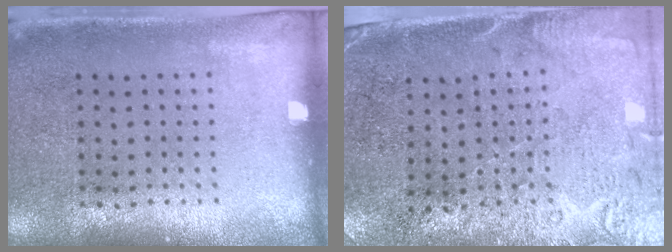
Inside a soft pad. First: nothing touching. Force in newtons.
{"total": 2.7, "press": 2.4, "slide": 1.2}